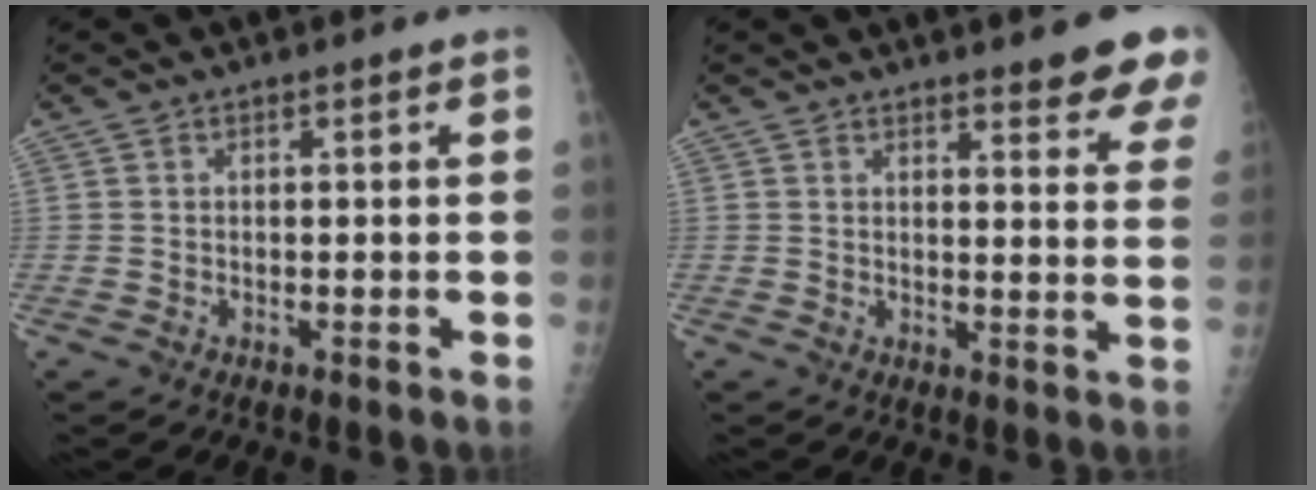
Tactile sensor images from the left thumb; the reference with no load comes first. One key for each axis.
{"total": 11.0, "fx": 9.3, "fy": 2.1, "fz": 5.4, "tx": -0.033, "ty": -0.049, "tz": 0.093}